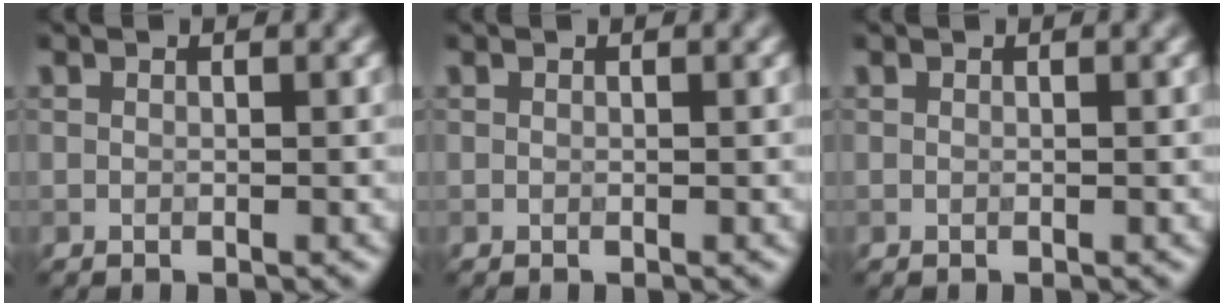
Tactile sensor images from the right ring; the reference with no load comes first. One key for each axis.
{"total": 0.0}
{"total": 0.0}